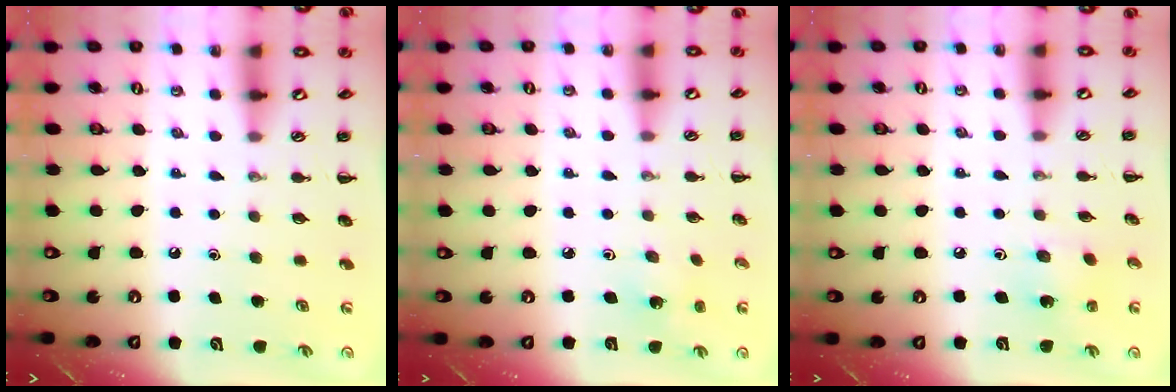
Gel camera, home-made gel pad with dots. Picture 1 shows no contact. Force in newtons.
{"total": 1.6, "press": 1.5, "slide": 0.5}
{"total": 1.4, "press": 1.3, "slide": 0.6}